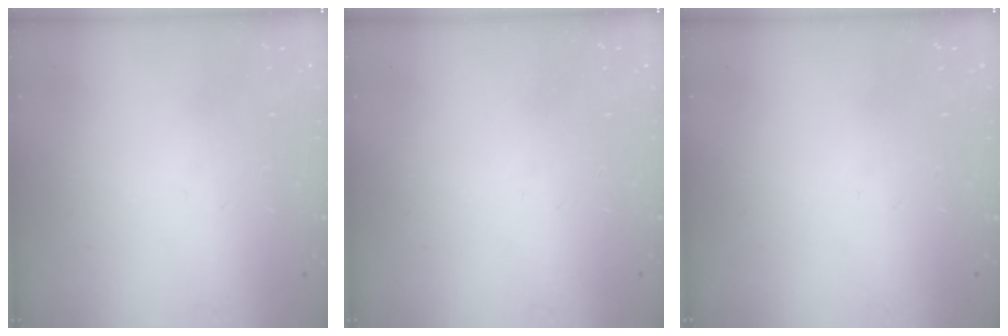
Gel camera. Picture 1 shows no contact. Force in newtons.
{"total": 0.0}
{"total": 0.0}